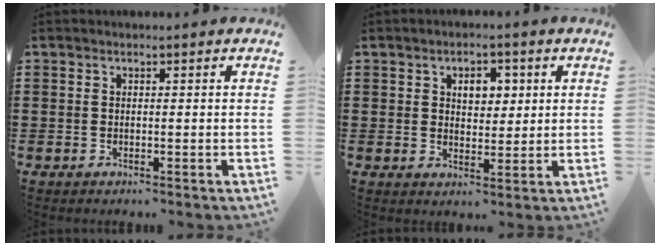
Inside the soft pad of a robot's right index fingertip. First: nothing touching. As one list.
[{"total": 3.9, "force": [1.3, 2.7, 2.5], "torque": [-0.043, 0.007, 0.015]}]